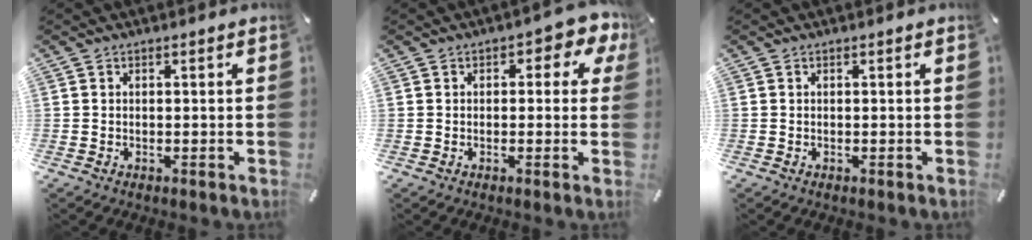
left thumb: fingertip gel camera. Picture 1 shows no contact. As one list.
[{"total": 4.7, "force": [1.3, 3.0, 3.4], "torque": [-0.039, -0.001, 0.016]}, {"total": 0.0}]